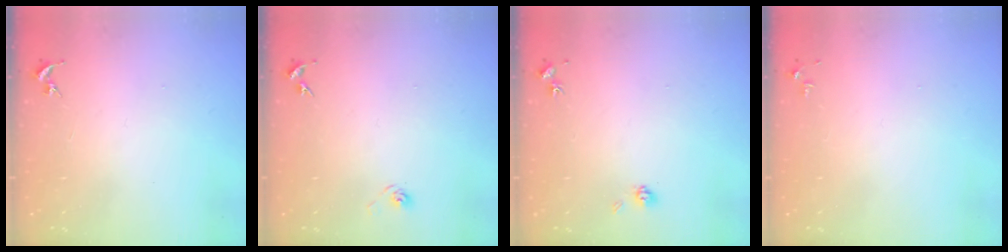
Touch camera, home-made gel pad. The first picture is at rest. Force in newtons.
{"total": 2.9, "press": 2.6, "slide": 1.4}
{"total": 4.0, "press": 3.8, "slide": 1.4}
{"total": 2.8, "press": 2.8, "slide": 0.4}